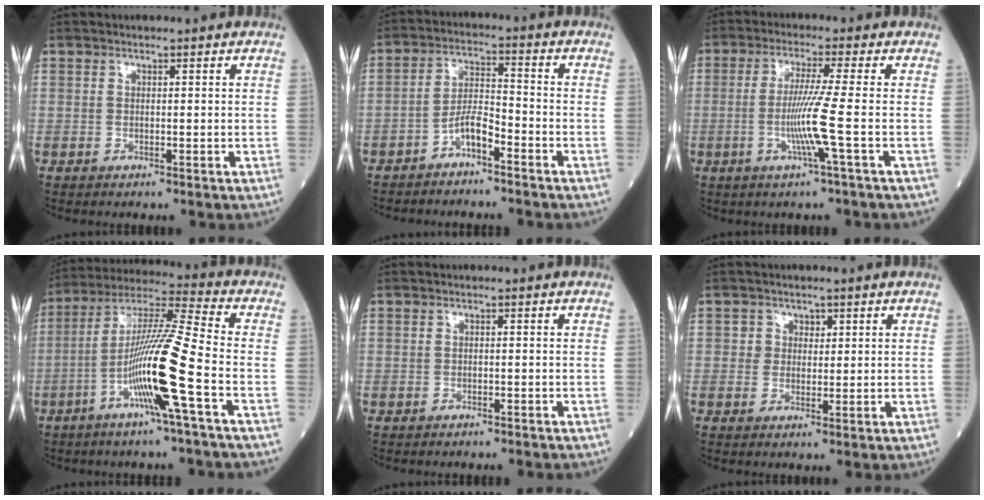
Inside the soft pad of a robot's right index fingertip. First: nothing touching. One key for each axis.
{"total": 4.7, "fx": -3.3, "fy": 1.0, "fz": 3.1, "tx": -0.063, "ty": 0.013, "tz": -0.062}
{"total": 6.9, "fx": -1.6, "fy": -1.9, "fz": 6.4, "tx": -0.129, "ty": -0.012, "tz": -0.034}
{"total": 14.0, "fx": -4.7, "fy": -1.3, "fz": 13.1, "tx": -0.252, "ty": 0.001, "tz": -0.096}
{"total": 2.3, "fx": -2.1, "fy": 0.4, "fz": 0.8, "tx": -0.015, "ty": -0.003, "tz": -0.023}
{"total": 2.2, "fx": 0.7, "fy": 2.1, "fz": 0.1, "tx": 0.008, "ty": 0.001, "tz": 0.006}